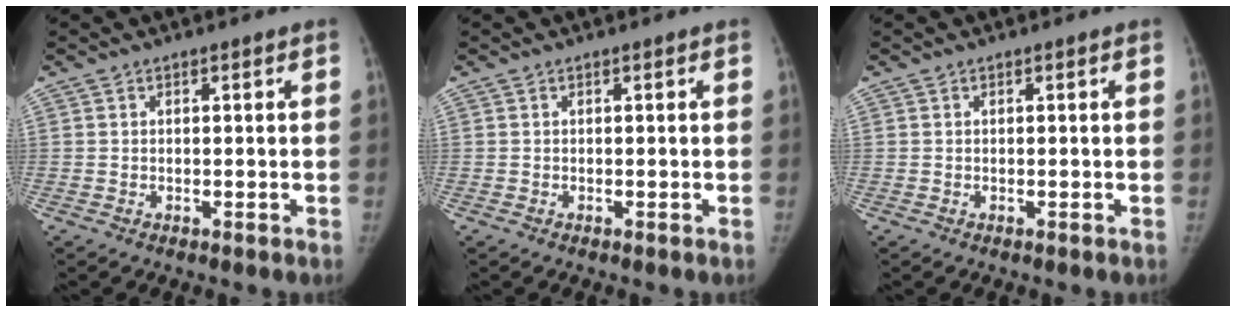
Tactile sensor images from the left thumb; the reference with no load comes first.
{"total": 0.0}
{"total": 0.0}